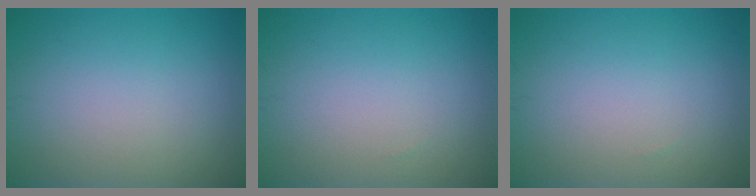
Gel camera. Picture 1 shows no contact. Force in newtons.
{"total": 0.0}
{"total": 0.0}